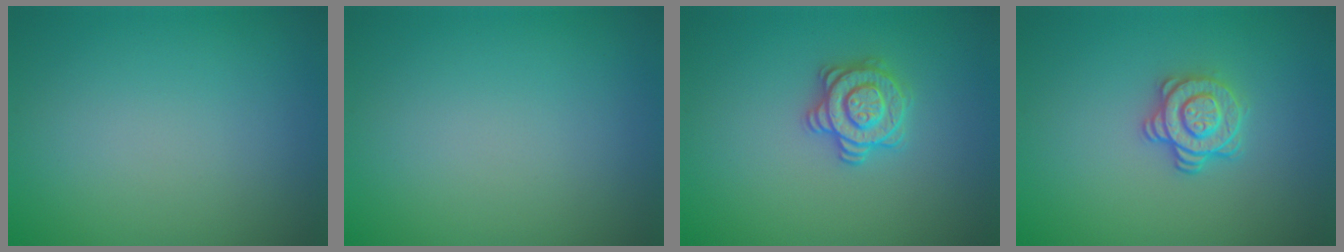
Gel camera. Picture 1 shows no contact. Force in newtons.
{"total": 0.0}
{"total": 2.8, "press": 2.7, "slide": 0.7}
{"total": 2.9, "press": 2.5, "slide": 1.4}